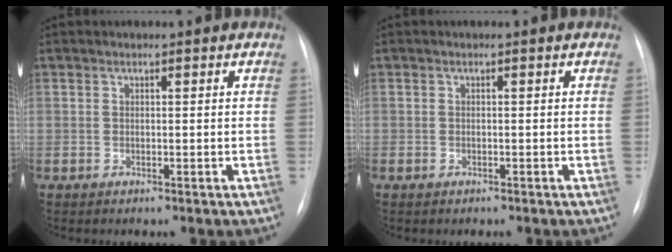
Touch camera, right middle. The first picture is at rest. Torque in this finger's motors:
{"motor_torque": [1.09, -1.05, 0.31, 0.12]}